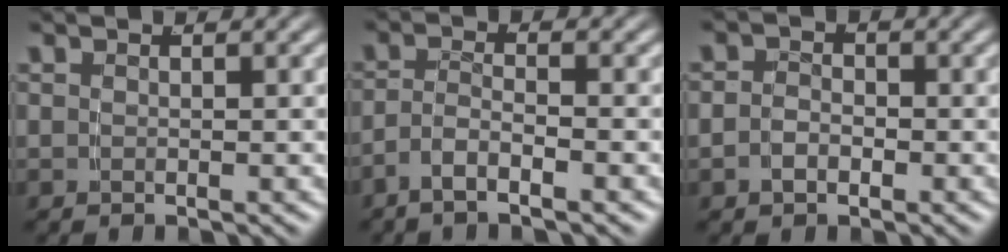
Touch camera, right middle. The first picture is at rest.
{"total": 2.7, "force": [-1.9, 0.5, 1.9], "torque": [-0.043, -0.009, -0.031]}
{"total": 1.8, "force": [-0.9, 1.3, 0.9], "torque": [-0.021, -0.007, -0.015]}